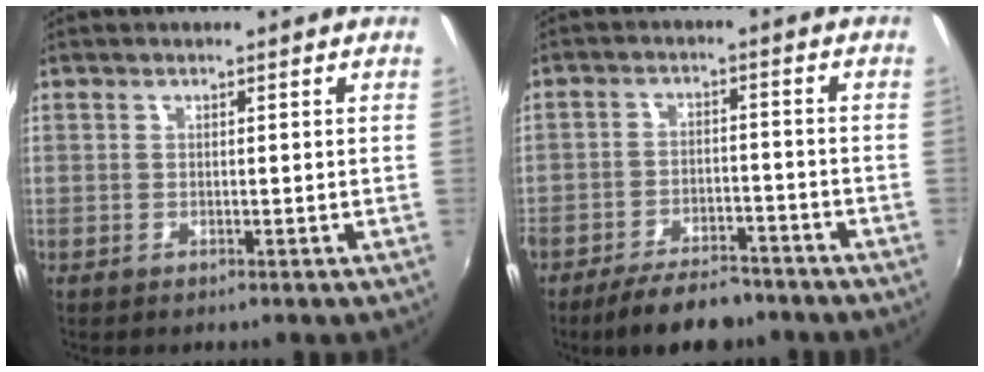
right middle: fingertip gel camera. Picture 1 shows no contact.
{"total": 10.2, "force": [-8.3, 3.5, 4.7], "torque": [-0.109, -0.005, -0.128]}